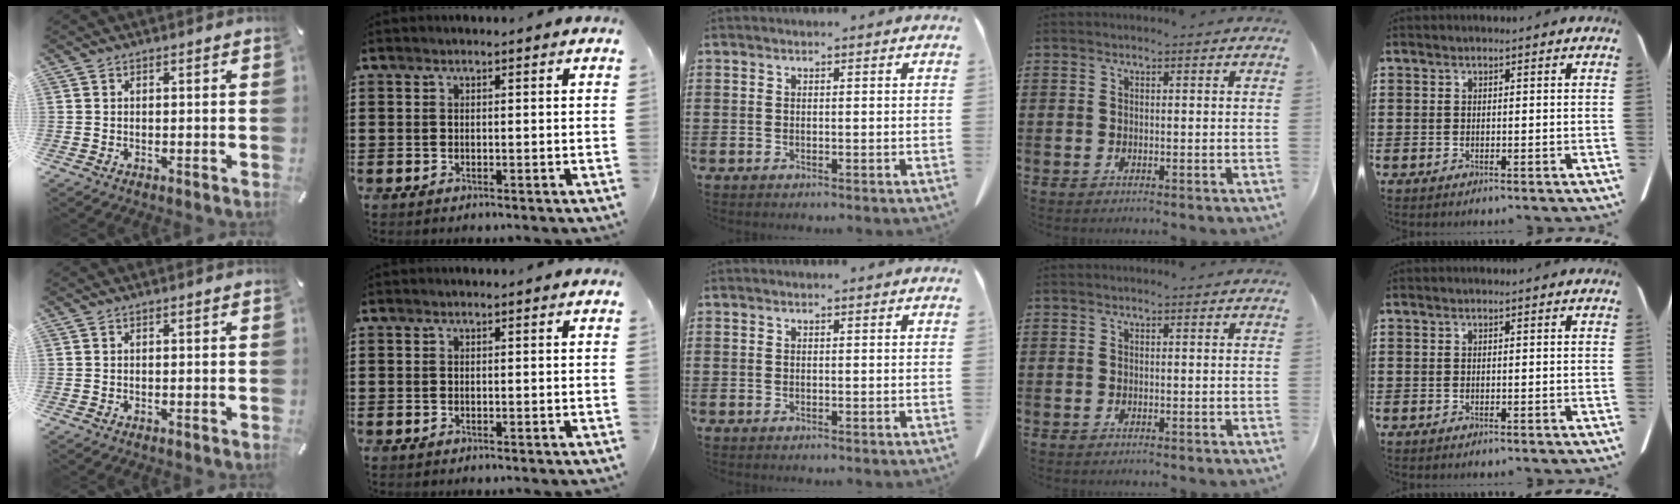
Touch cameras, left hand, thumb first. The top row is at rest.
{}